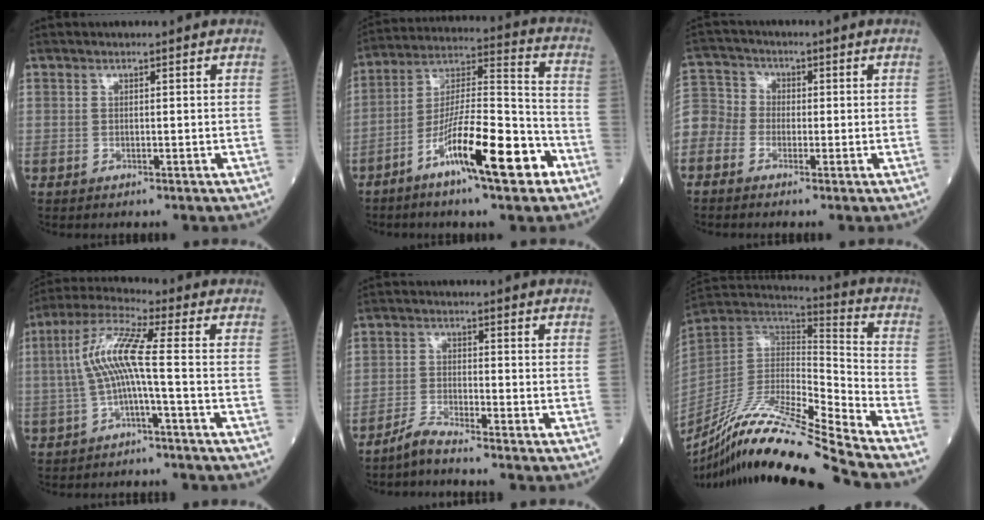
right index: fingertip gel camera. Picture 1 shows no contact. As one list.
[{"total": 15.6, "force": [-8.0, 2.1, 13.2], "torque": [-0.237, -0.002, -0.139]}, {"total": 9.8, "force": [-3.0, 8.8, 3.1], "torque": [-0.098, 0.045, -0.068]}, {"total": 8.2, "force": [-0.8, 0.1, 8.2], "torque": [-0.172, 0.029, -0.020]}, {"total": 3.3, "force": [-3.1, -0.6, 1.0], "torque": [-0.027, -0.014, -0.067]}, {"total": 21.6, "force": [-18.3, -1.4, 11.5], "torque": [-0.239, -0.020, -0.342]}]